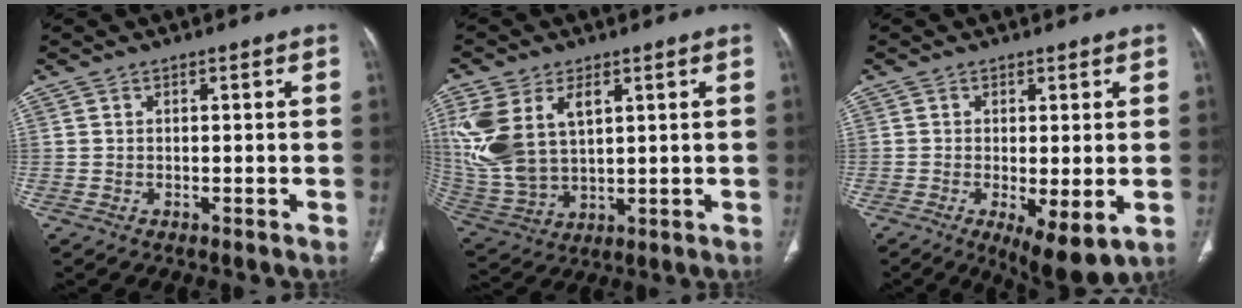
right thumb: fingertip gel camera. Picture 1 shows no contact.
{"total": 15.8, "force": [5.1, 9.4, 11.7], "torque": [-0.257, -0.009, 0.118]}
{"total": 7.8, "force": [-1.9, 2.6, 7.1], "torque": [-0.112, -0.022, -0.024]}